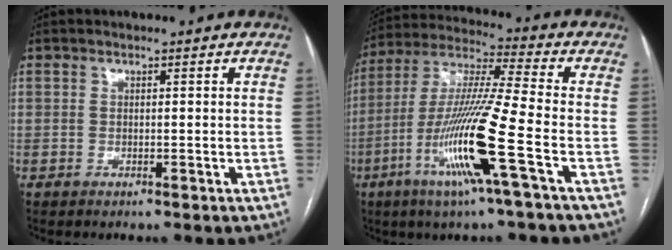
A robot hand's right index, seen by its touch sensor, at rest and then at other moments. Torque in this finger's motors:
{"motor_torque": [2.14, 0.00, 1.05, 0.21]}